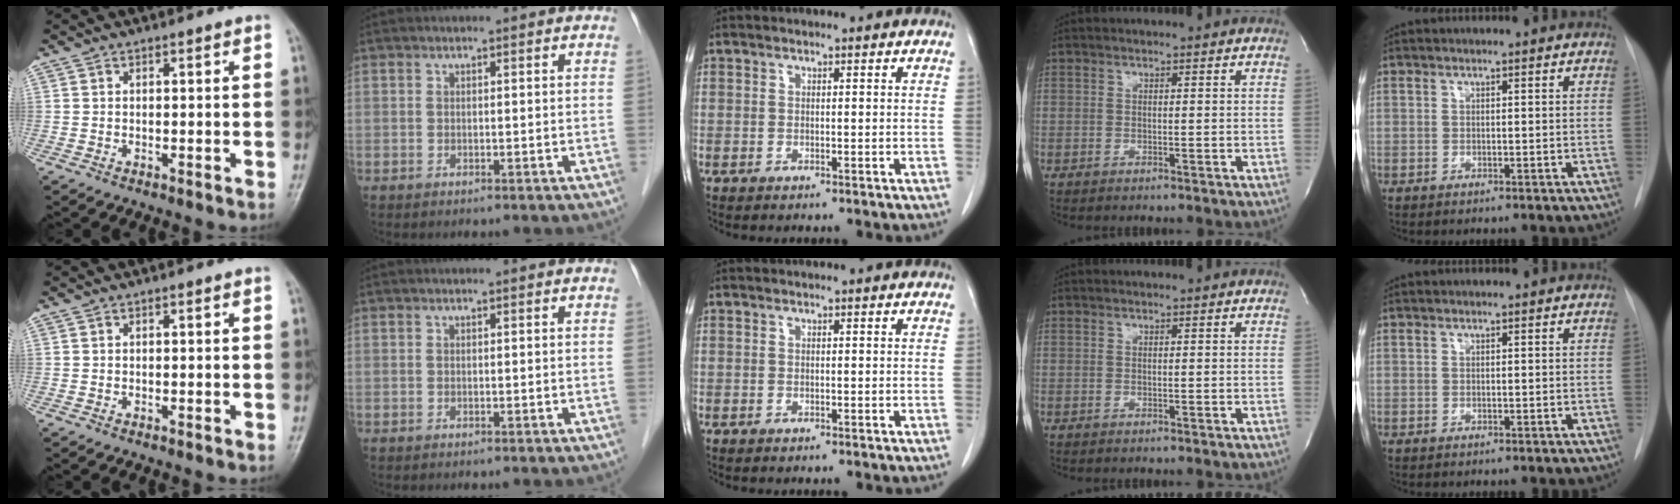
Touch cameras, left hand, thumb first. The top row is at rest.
{}